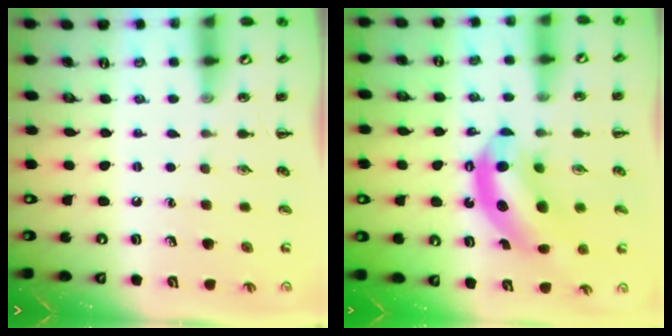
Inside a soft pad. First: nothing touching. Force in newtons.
{"total": 10.9, "press": 10.5, "slide": 2.8}